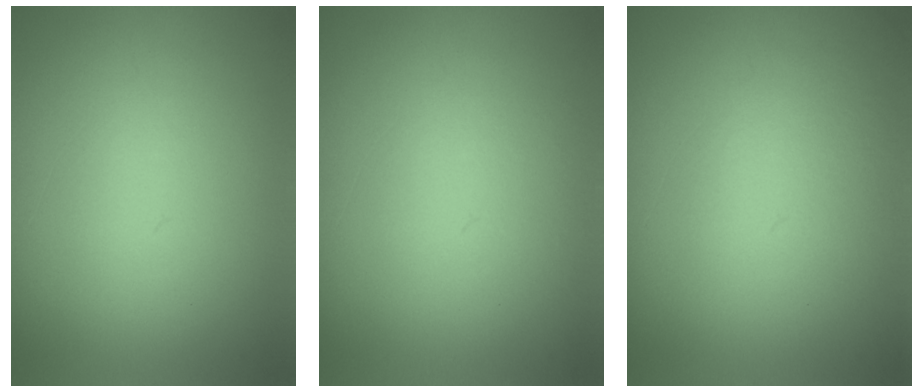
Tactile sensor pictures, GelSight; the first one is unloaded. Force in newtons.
{"total": 1.3}
{"total": 2.2}